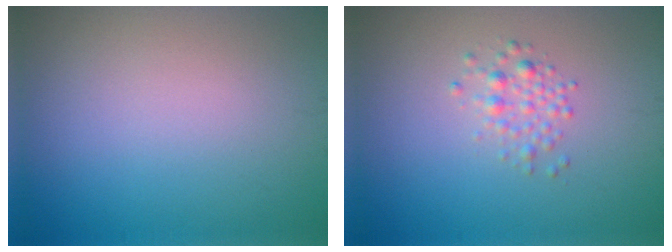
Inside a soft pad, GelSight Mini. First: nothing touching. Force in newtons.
{"total": 1.7, "press": 1.7, "slide": 0.1}